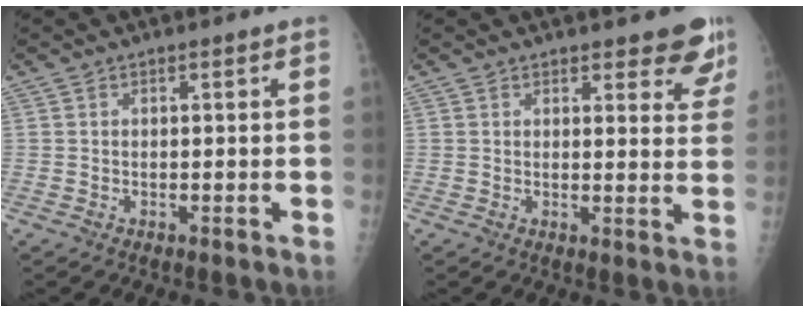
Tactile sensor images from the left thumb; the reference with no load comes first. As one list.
[{"total": 7.5, "force": [6.0, 2.6, 3.7], "torque": [-0.007, -0.033, 0.059]}]